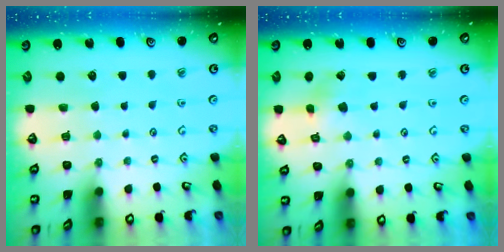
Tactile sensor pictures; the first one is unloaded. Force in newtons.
{"total": 2.9, "press": 2.8, "slide": 0.2}